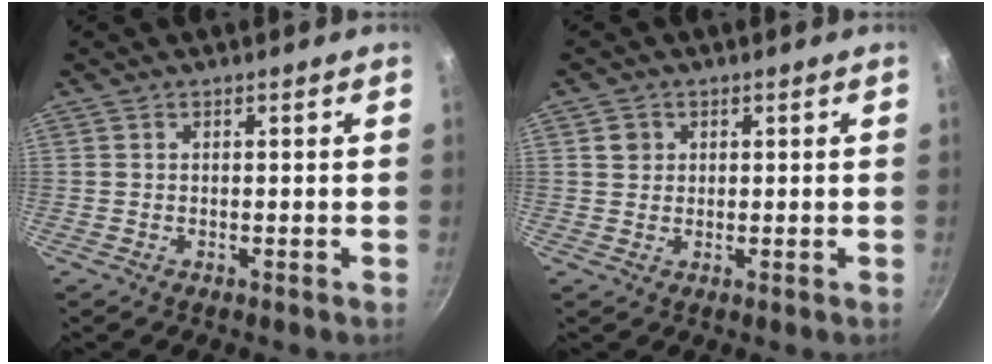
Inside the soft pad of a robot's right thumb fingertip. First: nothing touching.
{"total": 2.4, "force": [0.7, 2.2, 0.7], "torque": [0.000, 0.005, 0.010]}